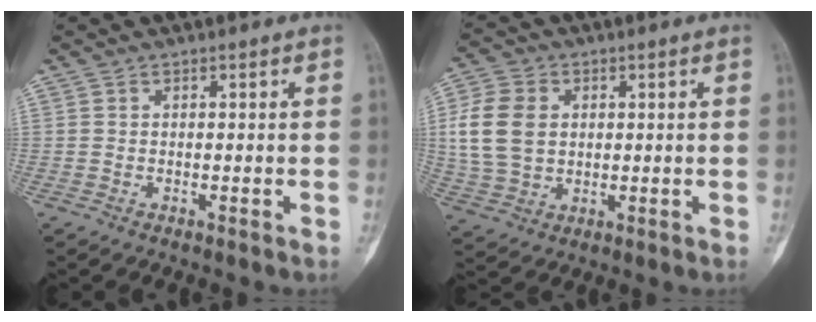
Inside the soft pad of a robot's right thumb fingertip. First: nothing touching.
{"total": 11.0, "force": [1.6, 8.3, 7.1], "torque": [-0.140, 0.003, 0.034]}